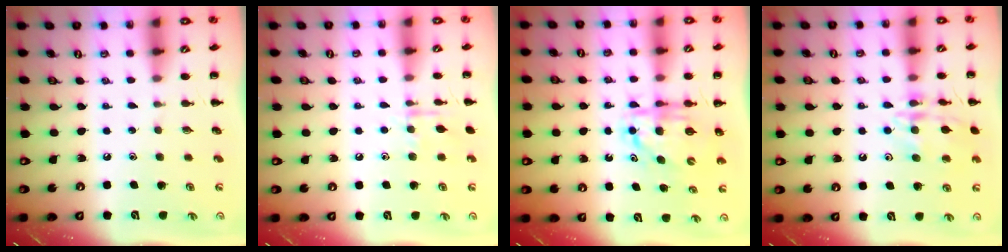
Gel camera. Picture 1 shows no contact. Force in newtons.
{"total": 7.4, "press": 7.3, "slide": 0.8}
{"total": 6.2, "press": 6.1, "slide": 1.0}
{"total": 15.8, "press": 15.8, "slide": 1.0}